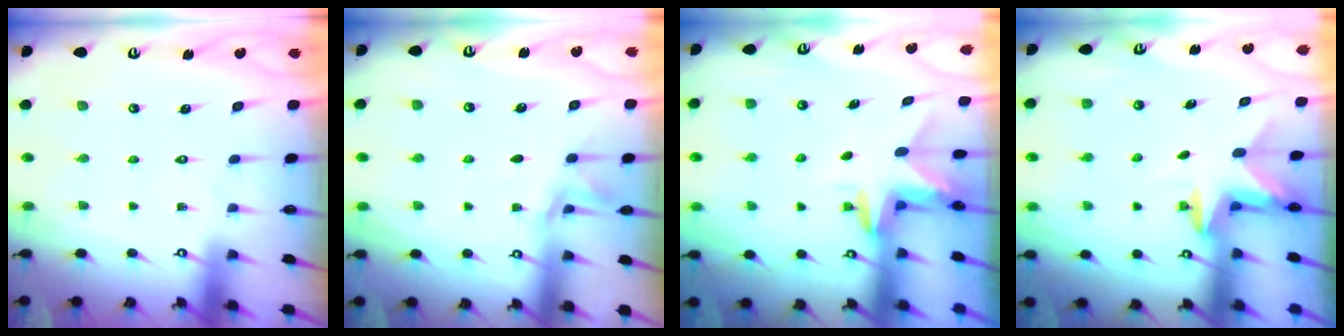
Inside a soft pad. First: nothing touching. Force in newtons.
{"total": 2.9, "press": 2.8, "slide": 0.4}
{"total": 3.0, "press": 3.0, "slide": 0.1}
{"total": 2.4, "press": 2.4, "slide": 0.4}